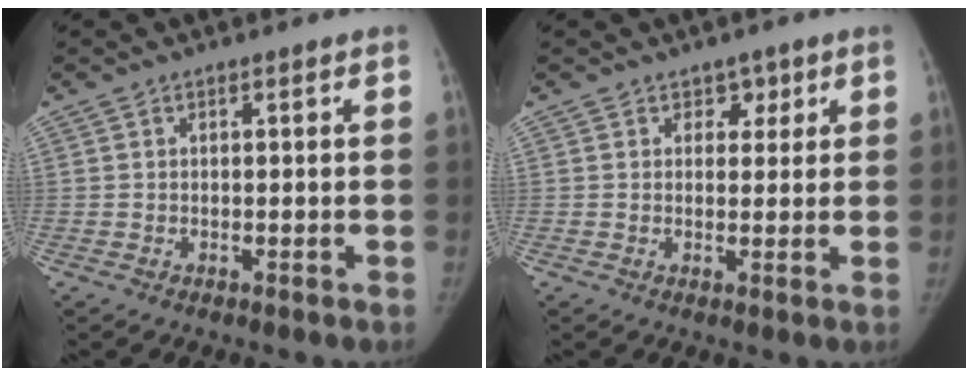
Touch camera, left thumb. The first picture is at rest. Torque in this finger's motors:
{"motor_torque": [-0.35, -0.19, -0.26, 0.30, 0.02]}